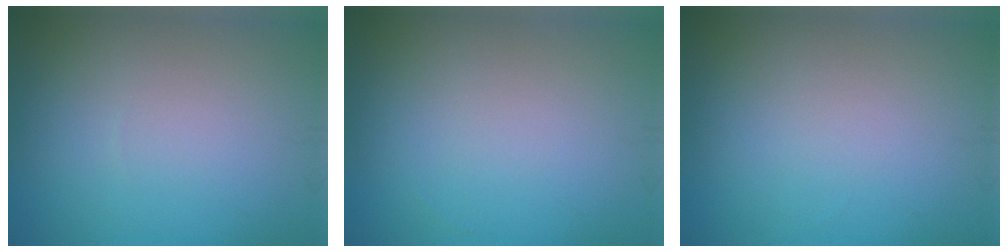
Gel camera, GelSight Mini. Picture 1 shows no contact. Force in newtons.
{"total": 0.0}
{"total": 0.0}